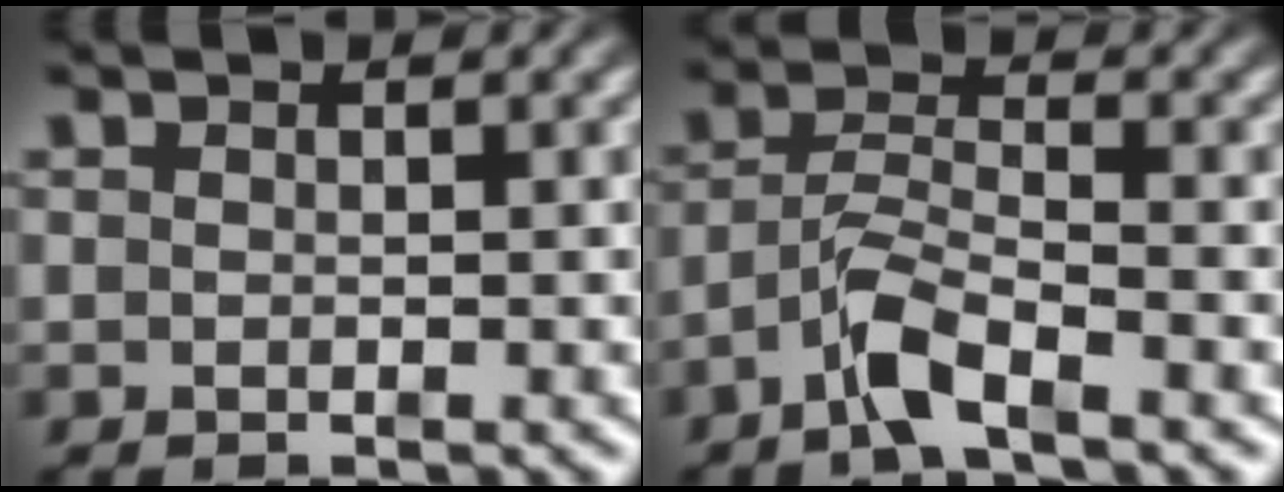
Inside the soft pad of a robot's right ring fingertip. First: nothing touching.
{"total": 3.8, "force": [-2.0, 1.4, 2.8], "torque": [-0.058, -0.013, -0.035]}